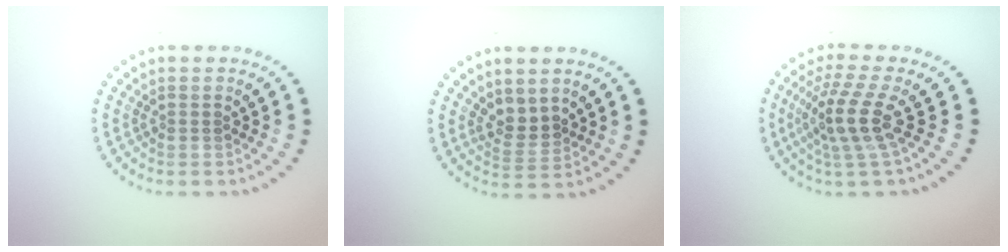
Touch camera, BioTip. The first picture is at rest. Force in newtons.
{"total": 2.1, "press": 1.9, "slide": 0.8}
{"total": 4.3, "press": 3.1, "slide": 3.0}